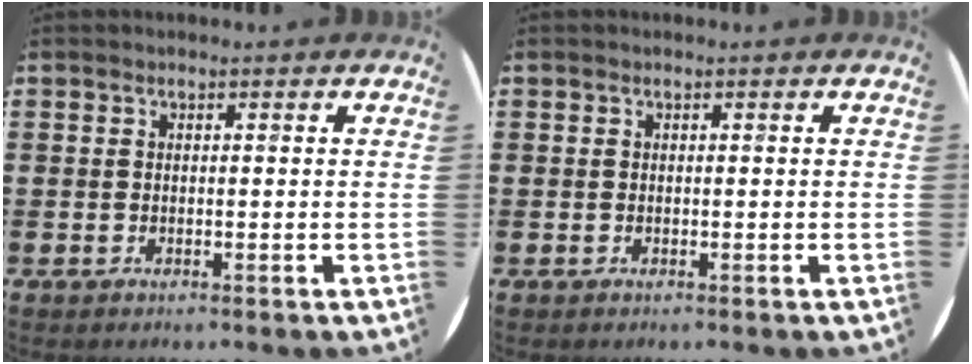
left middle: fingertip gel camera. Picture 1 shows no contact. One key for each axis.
{"total": 0.0}